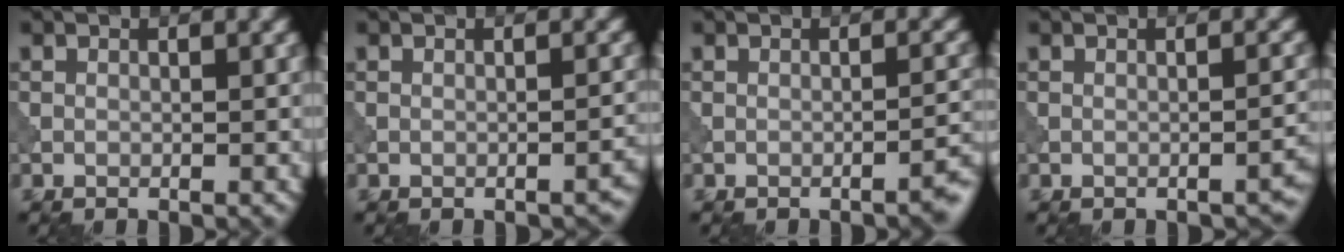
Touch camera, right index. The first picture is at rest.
{"total": 1.0, "force": [-0.9, 0.3, 0.4], "torque": [-0.007, 0.001, -0.012]}
{"total": 1.8, "force": [-1.3, 0.3, 1.1], "torque": [-0.010, 0.008, -0.023]}
{"total": 1.3, "force": [-1.0, 0.4, 0.7], "torque": [-0.007, 0.002, -0.014]}